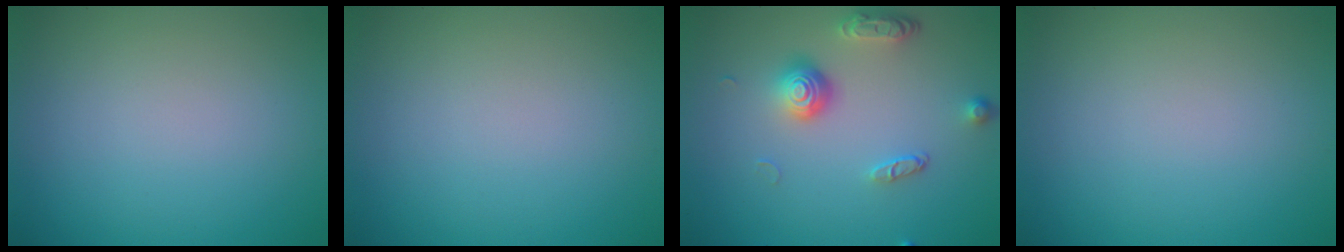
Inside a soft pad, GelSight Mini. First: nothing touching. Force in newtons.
{"total": 0.0}
{"total": 3.7, "press": 2.8, "slide": 2.5}
{"total": 0.0}